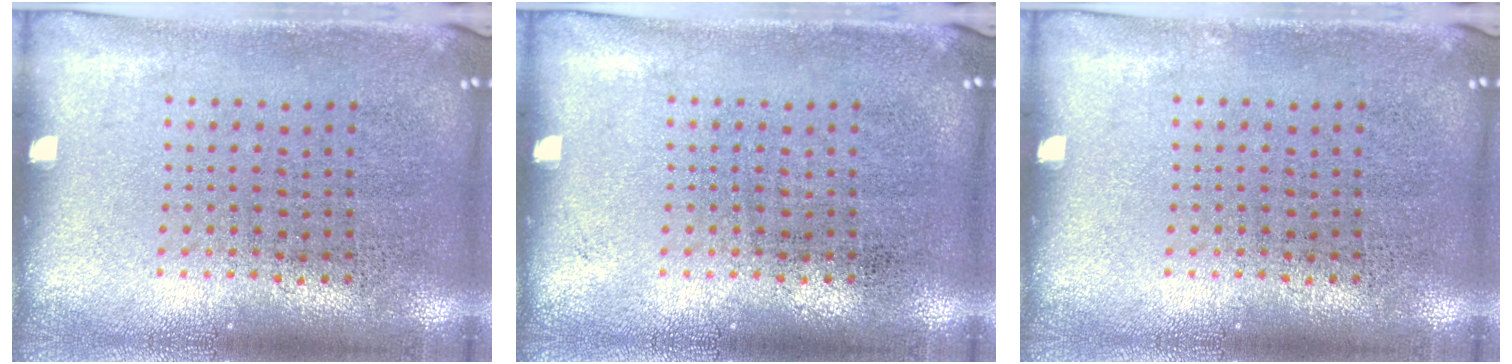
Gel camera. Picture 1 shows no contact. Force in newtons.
{"total": 0.0}
{"total": 0.0}